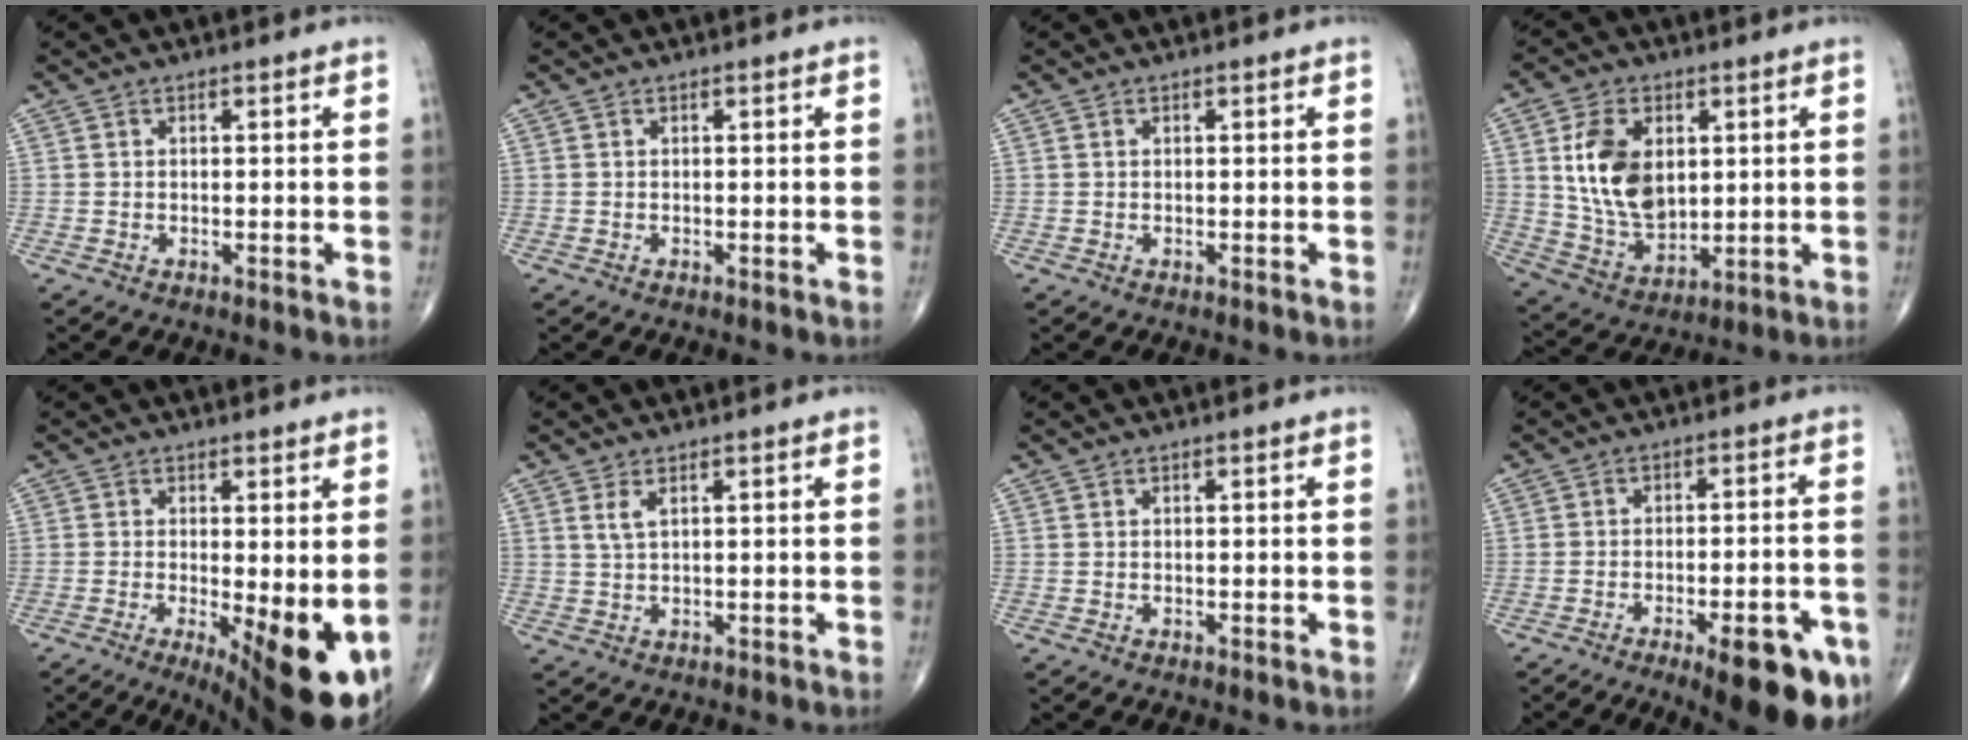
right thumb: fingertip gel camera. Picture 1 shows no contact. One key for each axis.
{"total": 0.0}
{"total": 0.0}
{"total": 14.9, "fx": 3.2, "fy": 9.5, "fz": 11.1, "tx": -0.183, "ty": -0.018, "tz": 0.071}
{"total": 13.9, "fx": -3.1, "fy": 4.4, "fz": 12.8, "tx": -0.156, "ty": -0.024, "tz": -0.029}
{"total": 2.2, "fx": 1.1, "fy": 0.7, "fz": 1.8, "tx": -0.043, "ty": 0.000, "tz": 0.029}
{"total": 0.0}
{"total": 15.6, "fx": -7.9, "fy": 4.8, "fz": 12.5, "tx": -0.111, "ty": 0.031, "tz": -0.098}